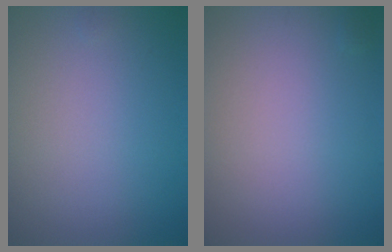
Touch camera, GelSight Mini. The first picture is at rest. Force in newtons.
{"total": 0.0}